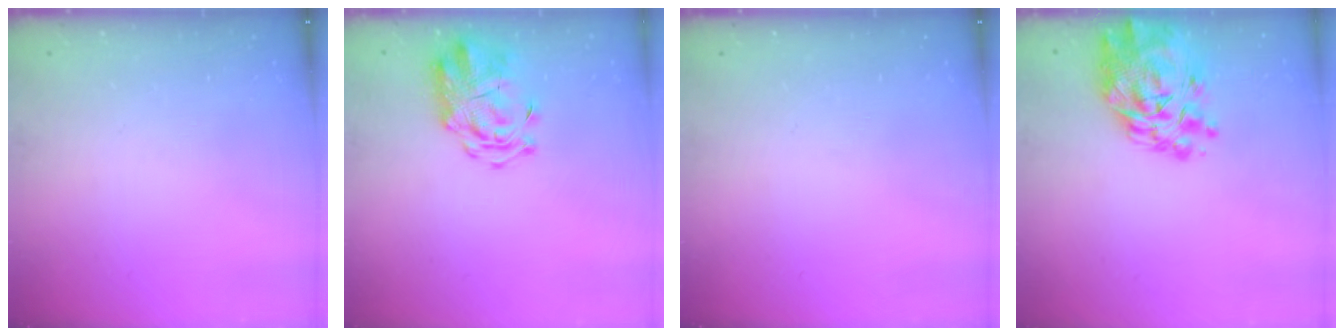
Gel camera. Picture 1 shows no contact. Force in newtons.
{"total": 3.6, "press": 3.4, "slide": 1.3}
{"total": 0.0}
{"total": 13.3, "press": 12.4, "slide": 4.8}